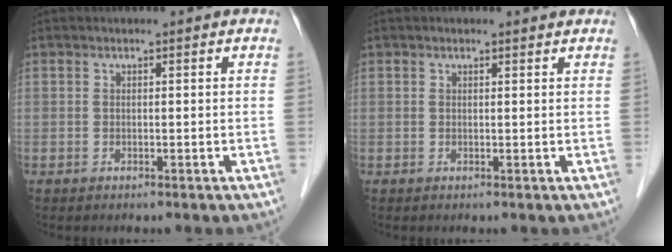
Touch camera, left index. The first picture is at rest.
{"total": 1.0, "force": [1.0, 0.2, 0.3], "torque": [-0.010, 0.006, 0.012]}